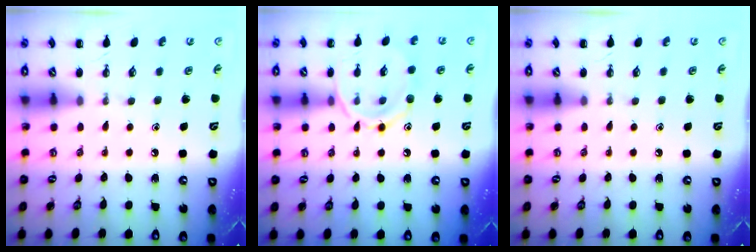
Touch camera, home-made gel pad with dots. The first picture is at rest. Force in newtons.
{"total": 11.3, "press": 11.3, "slide": 0.6}
{"total": 0.0}